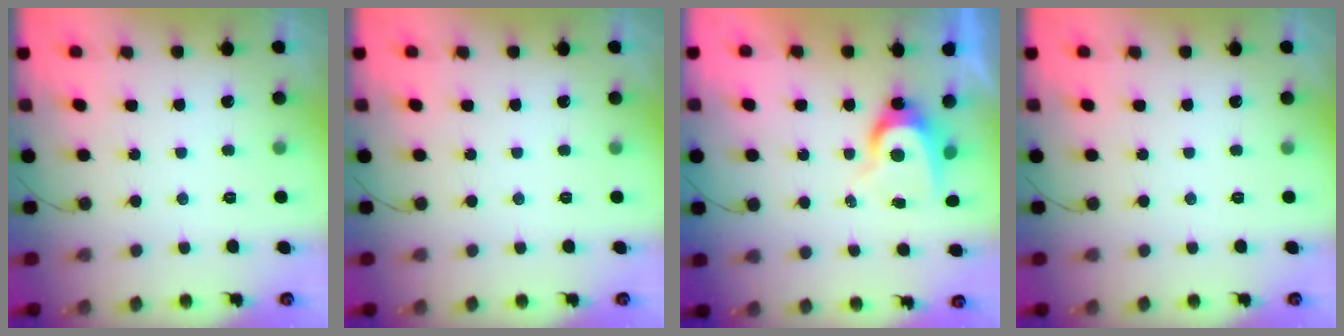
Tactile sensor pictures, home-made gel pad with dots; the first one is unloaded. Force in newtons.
{"total": 0.0}
{"total": 7.7, "press": 7.7, "slide": 0.4}
{"total": 0.0}